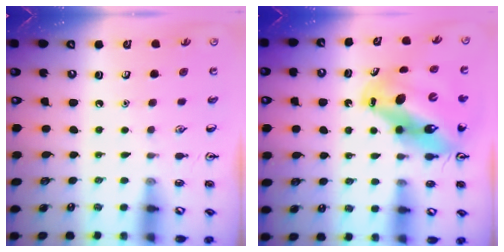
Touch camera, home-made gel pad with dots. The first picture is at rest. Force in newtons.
{"total": 15.2, "press": 14.4, "slide": 4.7}